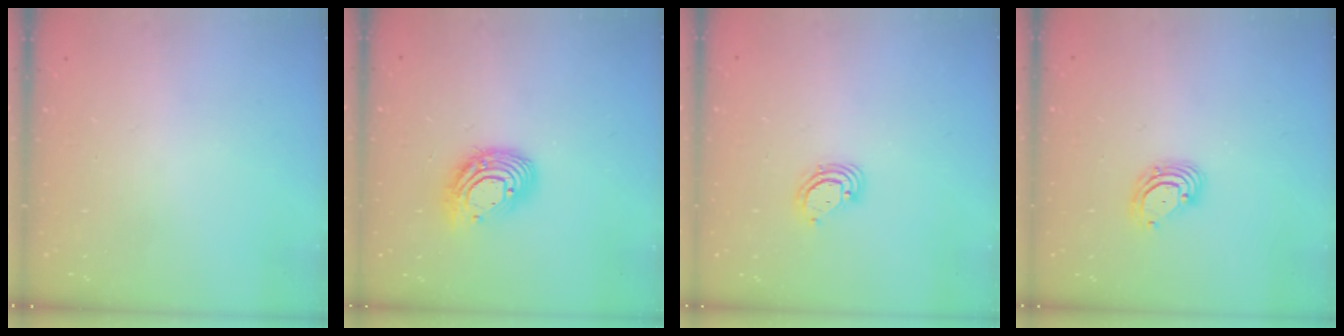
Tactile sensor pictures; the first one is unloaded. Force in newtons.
{"total": 13.9, "press": 13.9, "slide": 1.2}
{"total": 3.6, "press": 3.6, "slide": 0.3}
{"total": 4.9, "press": 4.9, "slide": 0.5}